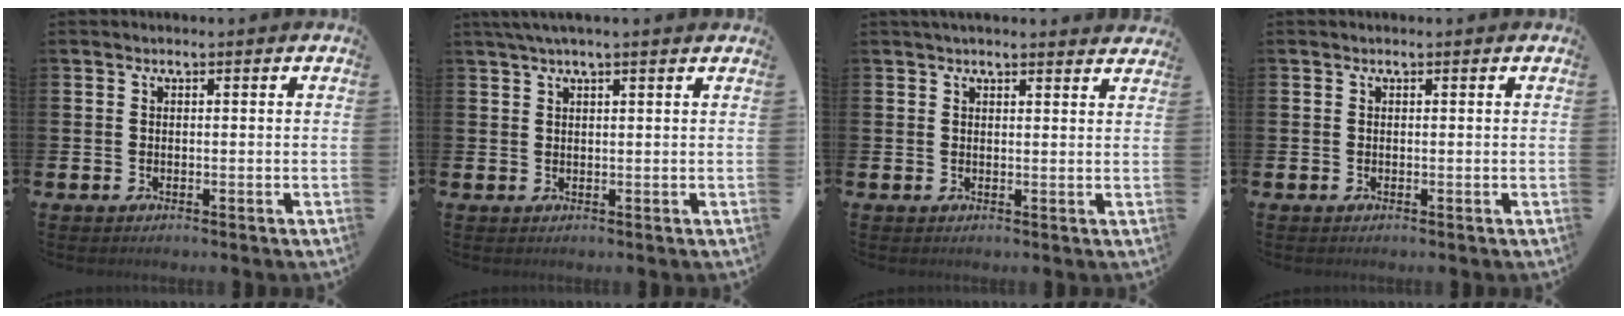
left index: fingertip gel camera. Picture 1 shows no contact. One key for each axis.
{"total": 2.3, "fx": 1.7, "fy": -0.1, "fz": 1.5, "tx": -0.035, "ty": 0.005, "tz": 0.031}
{"total": 2.1, "fx": 2.1, "fy": 0.0, "fz": 0.4, "tx": -0.006, "ty": -0.009, "tz": 0.037}
{"total": 0.0}